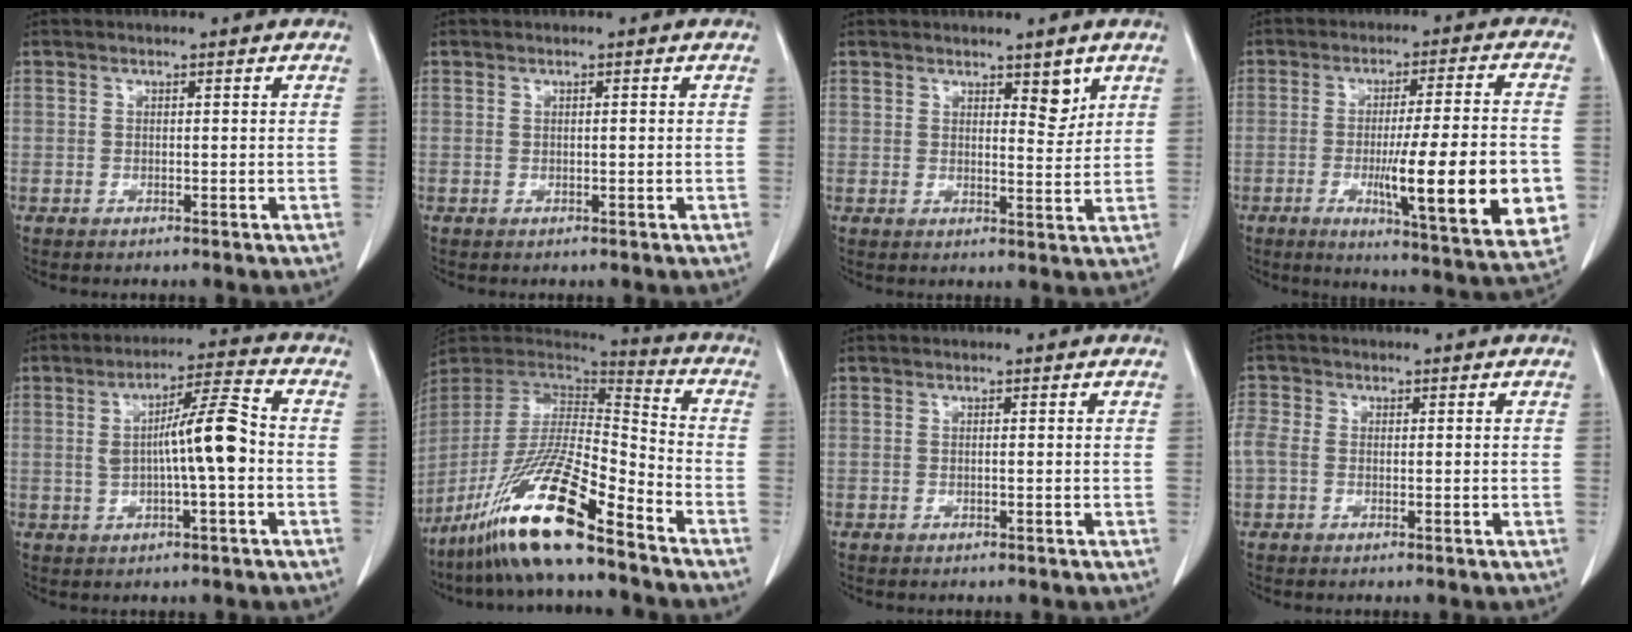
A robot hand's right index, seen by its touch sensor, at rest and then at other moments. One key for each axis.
{"total": 0.5, "fx": 0.1, "fy": 0.1, "fz": 0.5, "tx": -0.009, "ty": 0.000, "tz": 0.001}
{"total": 3.8, "fx": 2.5, "fy": 1.5, "fz": 2.3, "tx": -0.027, "ty": -0.010, "tz": 0.038}
{"total": 19.1, "fx": -4.0, "fy": 1.1, "fz": 18.6, "tx": -0.225, "ty": -0.021, "tz": -0.050}
{"total": 8.8, "fx": -0.4, "fy": 0.6, "fz": 8.7, "tx": -0.143, "ty": 0.016, "tz": -0.011}
{"total": 18.5, "fx": -12.6, "fy": 1.6, "fz": 13.4, "tx": -0.279, "ty": -0.034, "tz": -0.241}
{"total": 0.0}
{"total": 3.4, "fx": -0.2, "fy": 2.6, "fz": 2.1, "tx": -0.072, "ty": 0.019, "tz": -0.002}